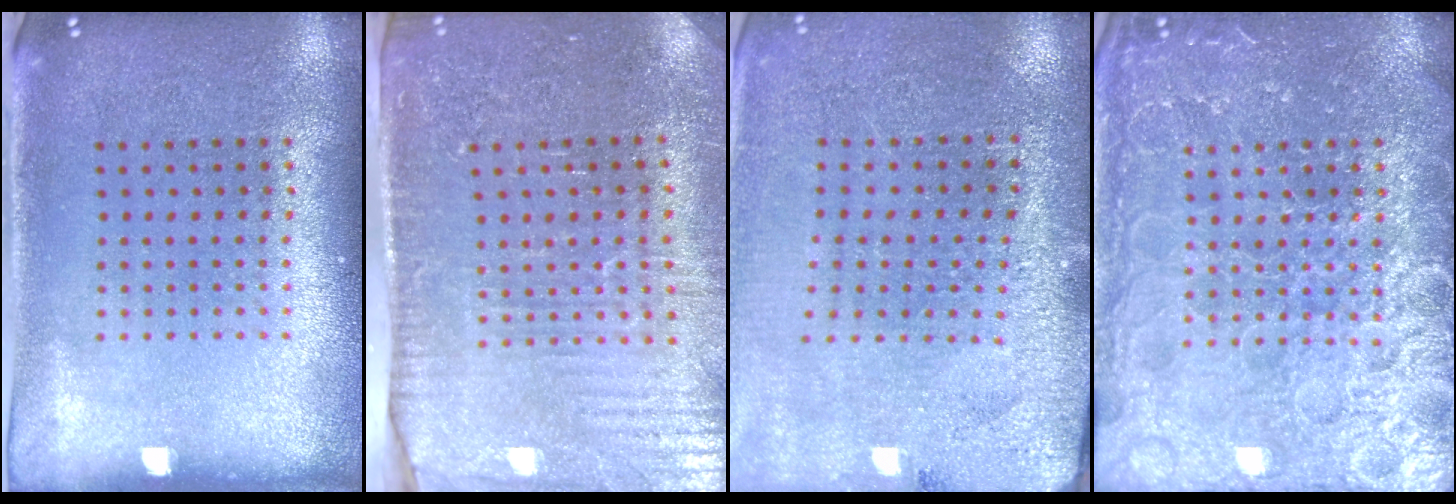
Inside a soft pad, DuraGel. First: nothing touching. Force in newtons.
{"total": 3.5, "press": 3.4, "slide": 0.8}
{"total": 2.8, "press": 2.8, "slide": 0.1}
{"total": 7.0, "press": 7.0, "slide": 1.0}